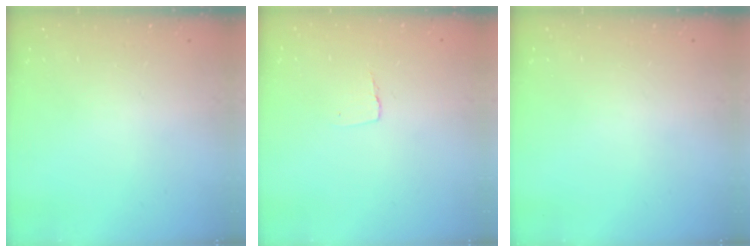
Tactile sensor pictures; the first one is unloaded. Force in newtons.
{"total": 4.1, "press": 4.1, "slide": 0.2}
{"total": 0.0}